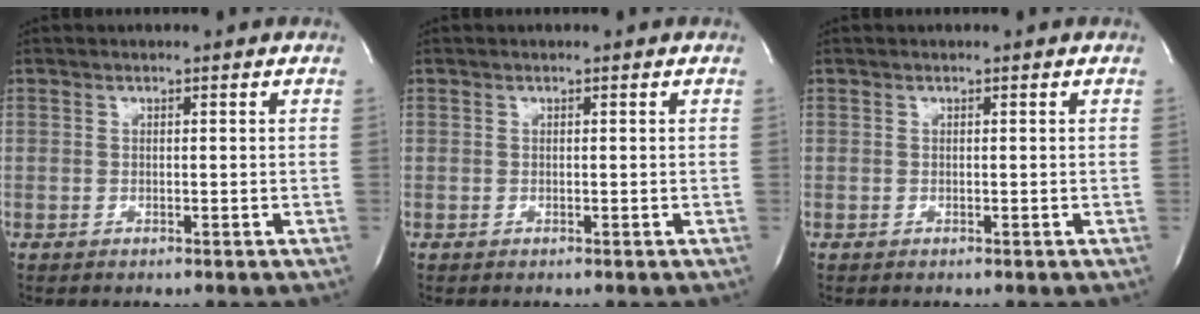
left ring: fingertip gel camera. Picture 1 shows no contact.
{"total": 0.0}
{"total": 0.0}